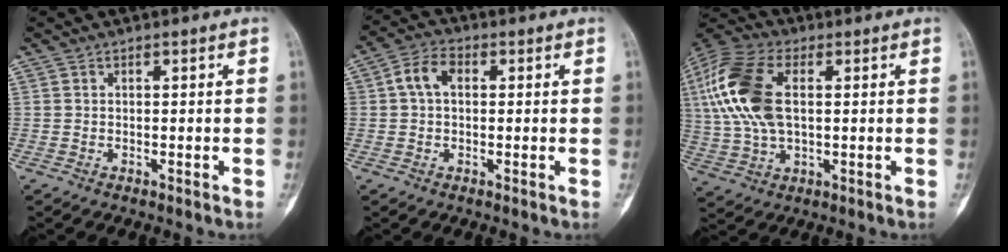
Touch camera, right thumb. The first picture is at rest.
{"total": 5.8, "force": [0.9, 4.0, 4.1], "torque": [-0.074, 0.019, 0.012]}
{"total": 17.9, "force": [3.3, 9.8, 14.6], "torque": [-0.331, 0.012, 0.058]}